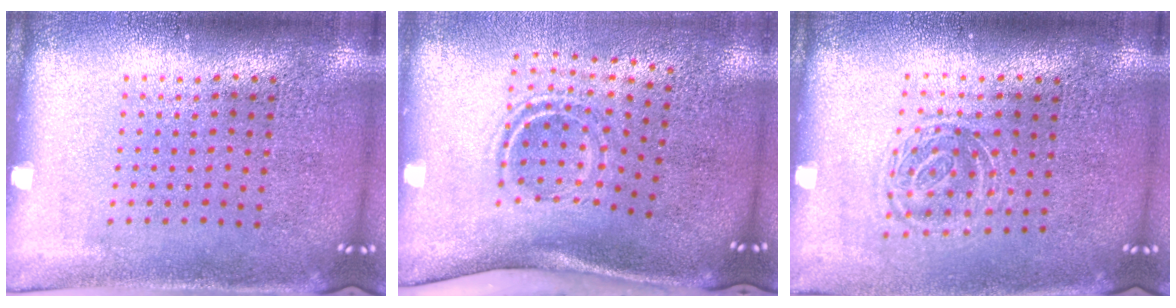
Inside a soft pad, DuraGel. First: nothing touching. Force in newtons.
{"total": 2.0, "press": 1.2, "slide": 1.6}
{"total": 1.3, "press": 1.1, "slide": 0.7}